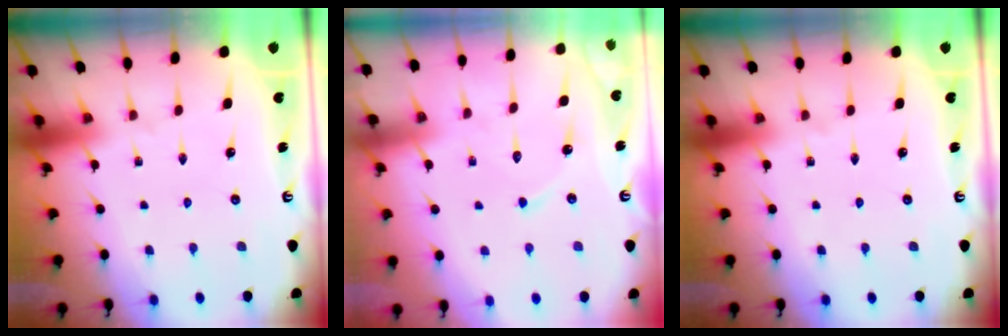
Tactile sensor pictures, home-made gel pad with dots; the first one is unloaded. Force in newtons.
{"total": 6.9, "press": 6.9, "slide": 0.5}
{"total": 0.0}